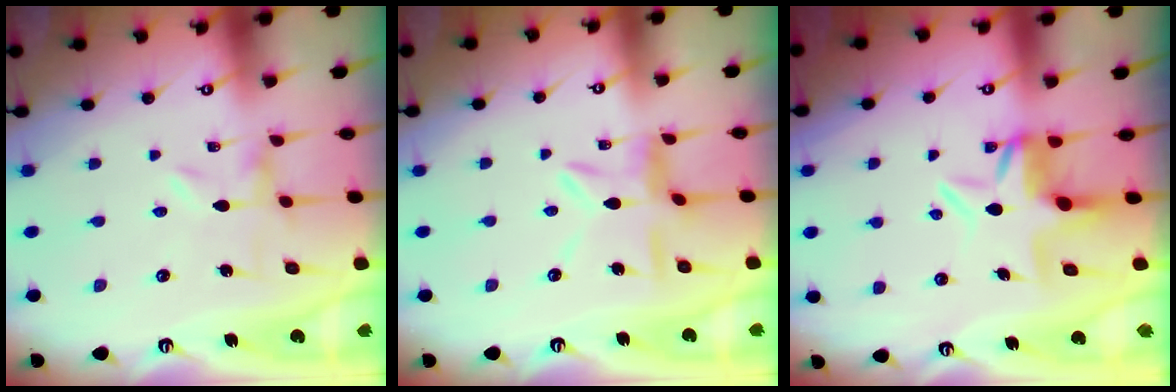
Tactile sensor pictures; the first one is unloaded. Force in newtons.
{"total": 6.6, "press": 6.6, "slide": 0.4}
{"total": 6.0, "press": 5.9, "slide": 0.8}